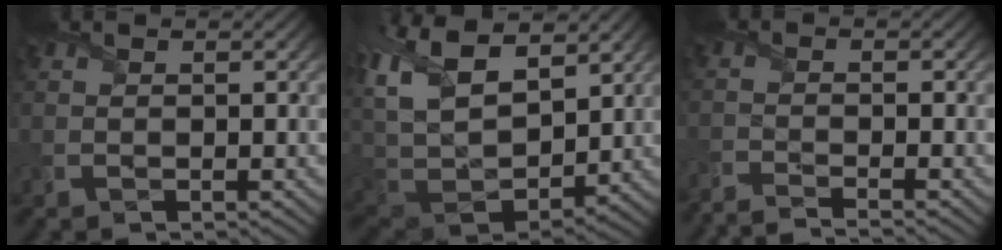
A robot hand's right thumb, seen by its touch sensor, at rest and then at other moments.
{"total": 15.6, "force": [5.8, 9.3, 11.1], "torque": [-0.258, 0.007, 0.110]}
{"total": 3.3, "force": [-3.1, -0.4, 1.1], "torque": [-0.024, -0.004, -0.072]}